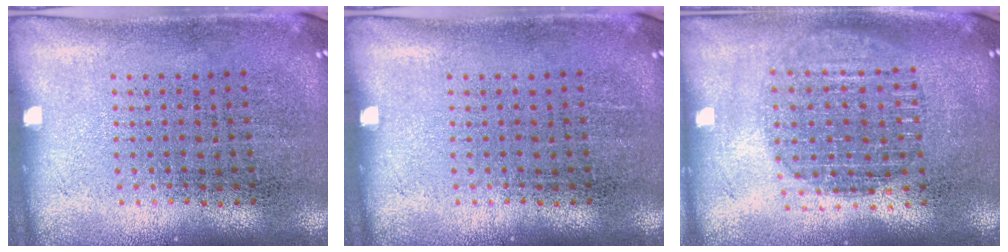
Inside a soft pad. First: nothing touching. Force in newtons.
{"total": 0.0}
{"total": 1.7, "press": 1.5, "slide": 0.9}